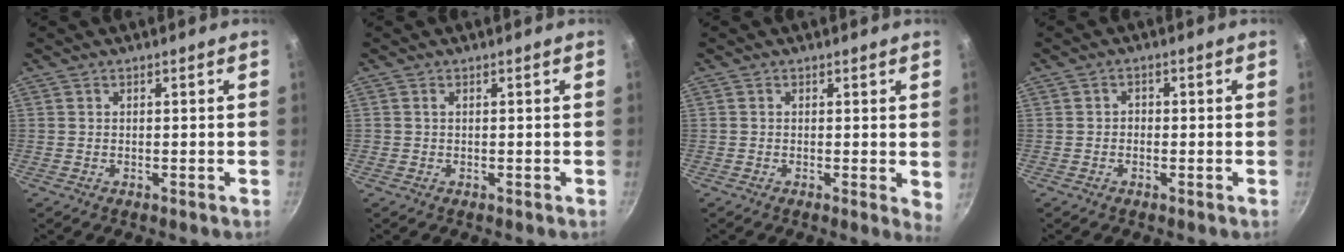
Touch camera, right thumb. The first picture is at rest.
{"total": 0.0}
{"total": 2.8, "force": [0.3, 1.0, 2.6], "torque": [-0.030, -0.006, 0.000]}
{"total": 1.3, "force": [-0.5, 1.1, 0.6], "torque": [-0.006, 0.007, -0.011]}